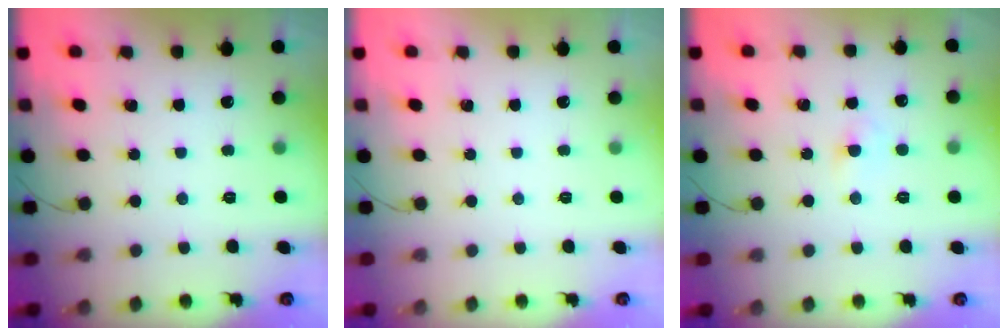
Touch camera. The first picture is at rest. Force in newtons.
{"total": 0.0}
{"total": 2.5, "press": 2.3, "slide": 1.0}